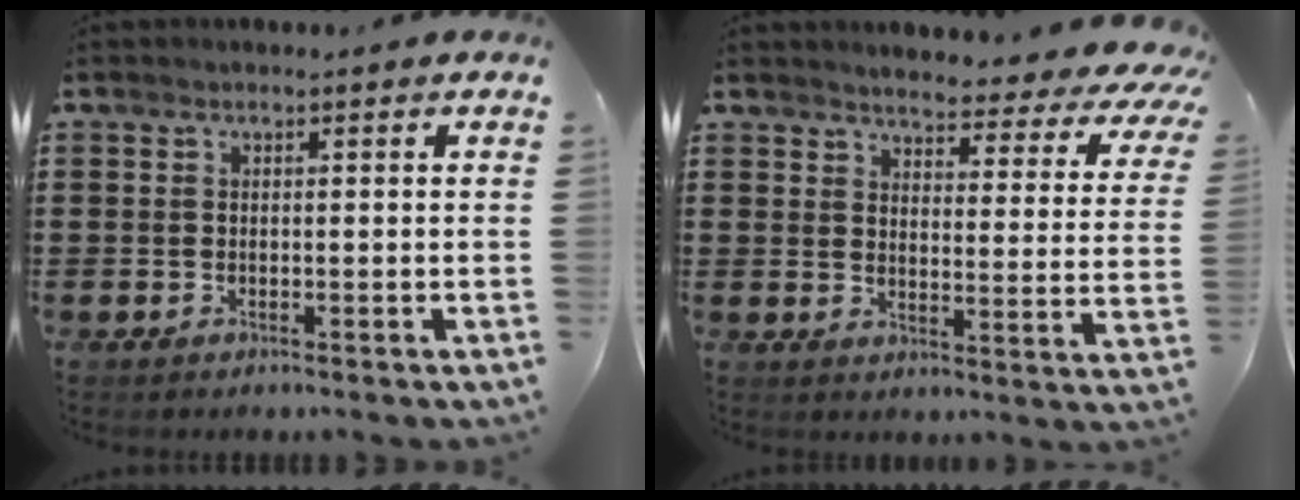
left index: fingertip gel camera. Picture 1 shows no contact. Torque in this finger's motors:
{"motor_torque": [2.14, 0.00, 0.21, 0.04]}